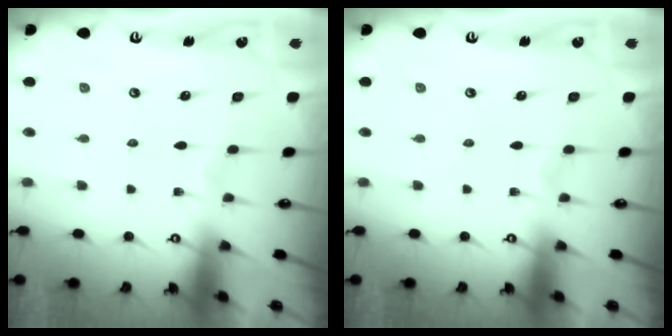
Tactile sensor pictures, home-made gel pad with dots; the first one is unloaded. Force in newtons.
{"total": 0.0}